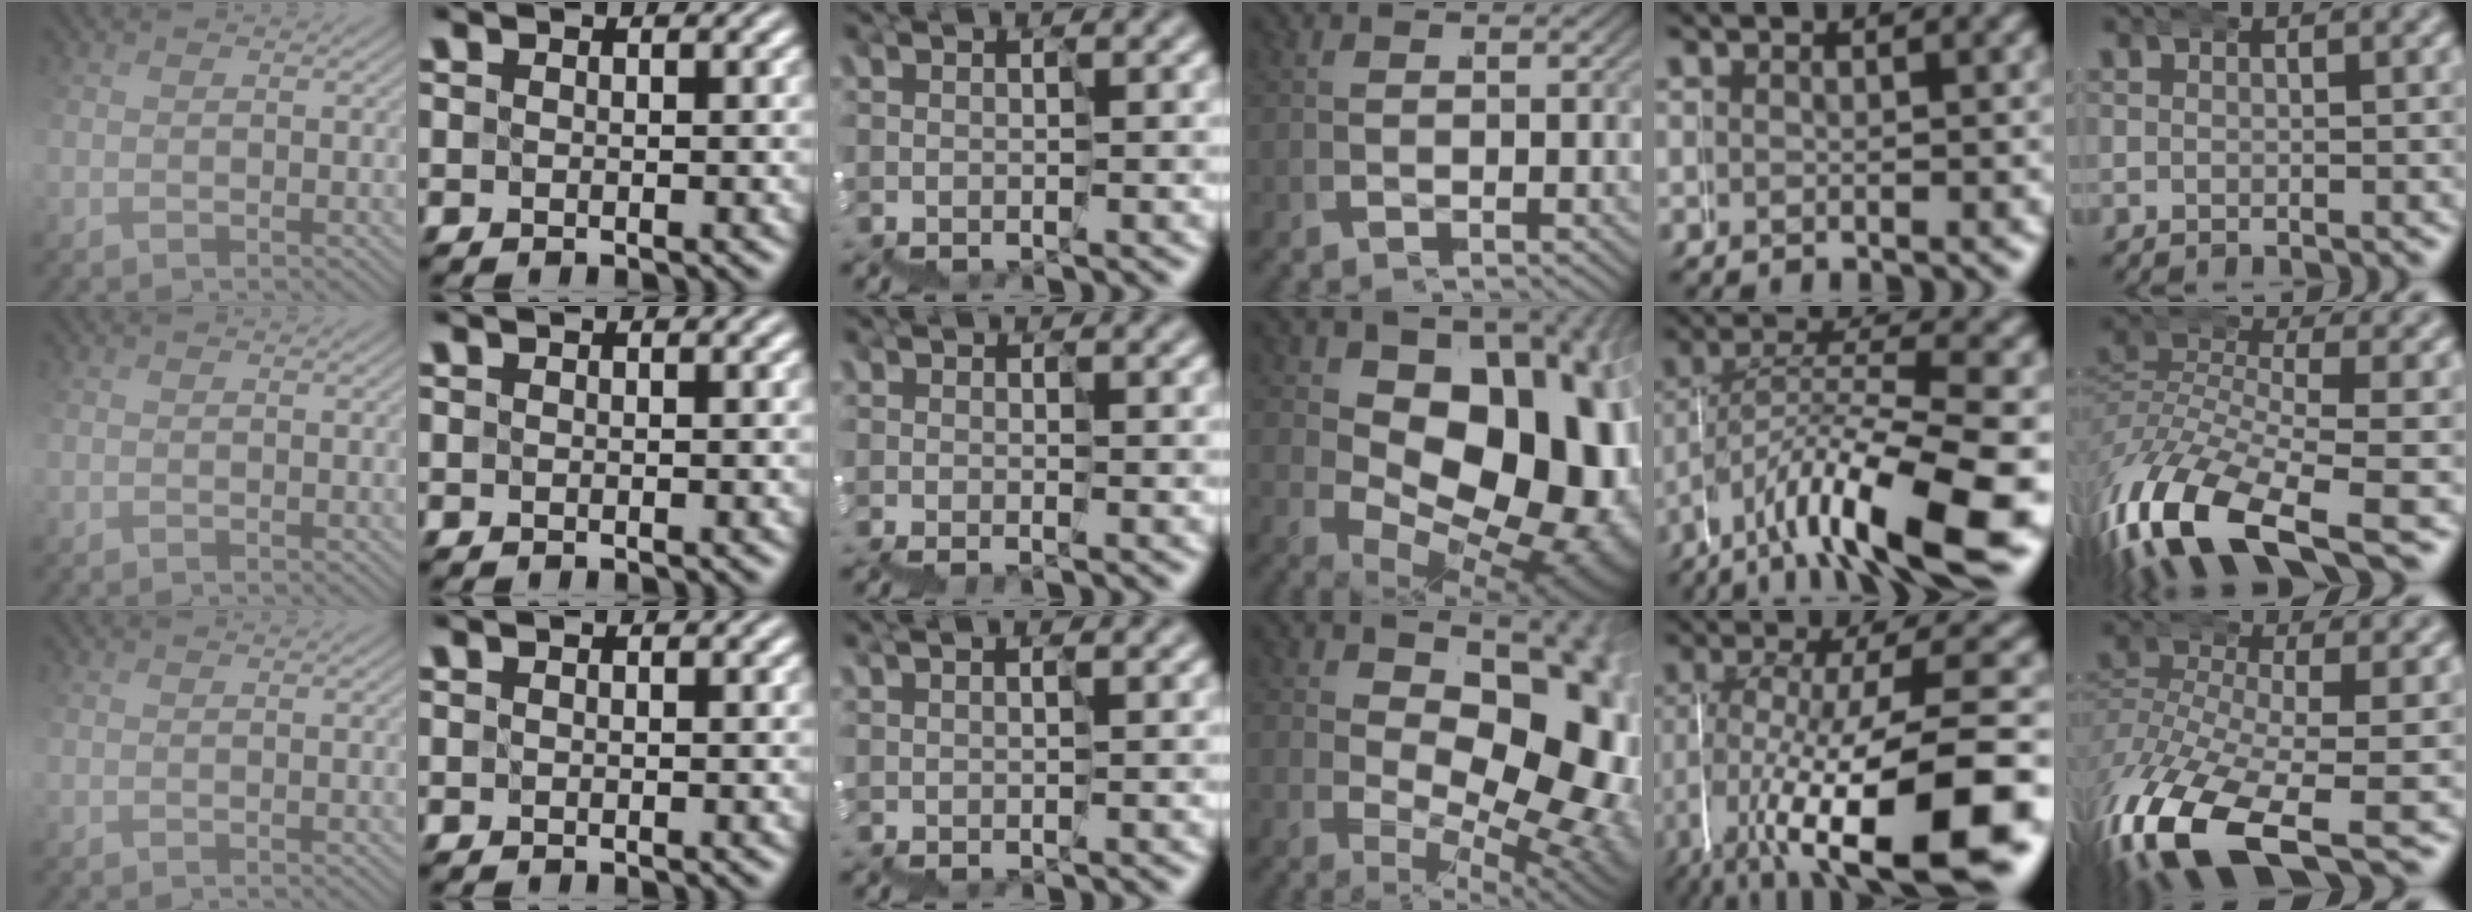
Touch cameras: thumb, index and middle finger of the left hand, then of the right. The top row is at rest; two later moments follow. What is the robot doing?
{"motion": "wrap", "object": "duck tape"}